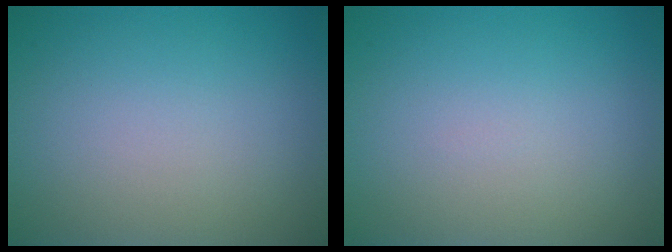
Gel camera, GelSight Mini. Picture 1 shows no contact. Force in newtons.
{"total": 0.0}